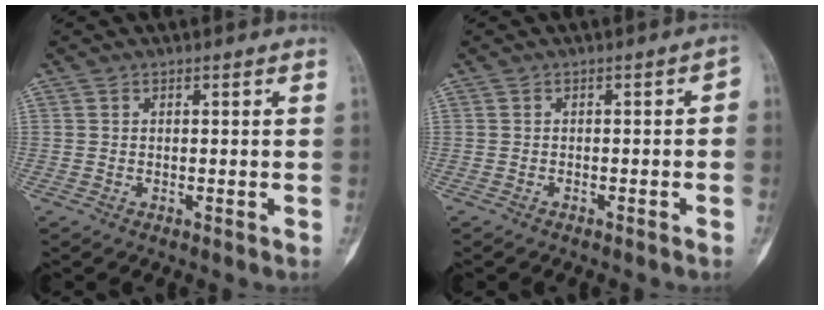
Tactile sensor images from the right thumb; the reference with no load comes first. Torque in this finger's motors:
{"motor_torque": [0.00, -0.32, 0.53, 0.02, -0.08]}